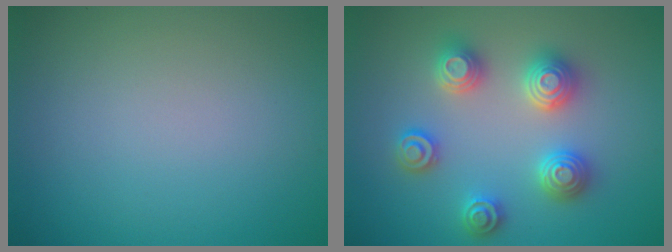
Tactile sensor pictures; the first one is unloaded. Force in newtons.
{"total": 4.7, "press": 4.7, "slide": 0.6}